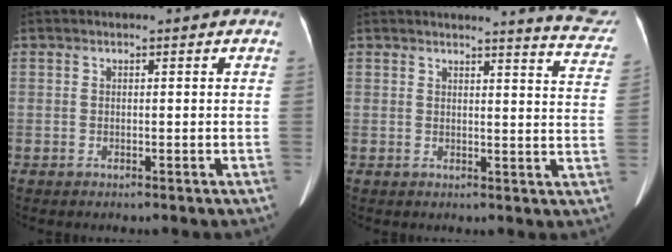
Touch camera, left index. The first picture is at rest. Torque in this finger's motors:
{"motor_torque": [-1.22, -0.74, -0.58, -0.04]}